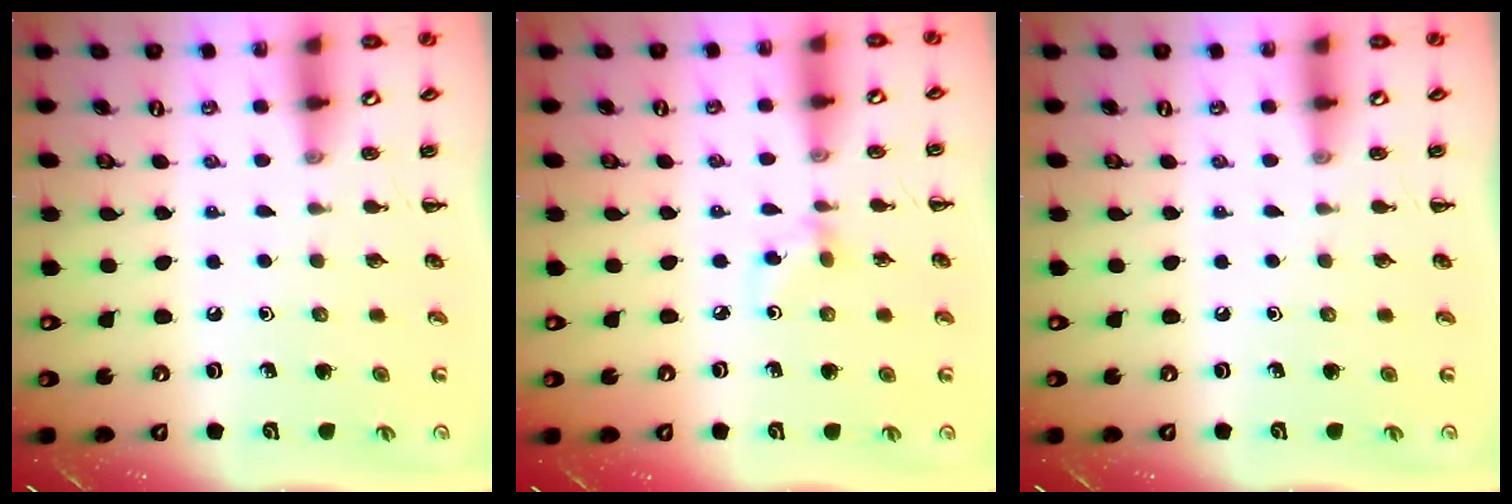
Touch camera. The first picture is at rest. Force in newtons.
{"total": 2.9, "press": 2.8, "slide": 0.7}
{"total": 0.0}